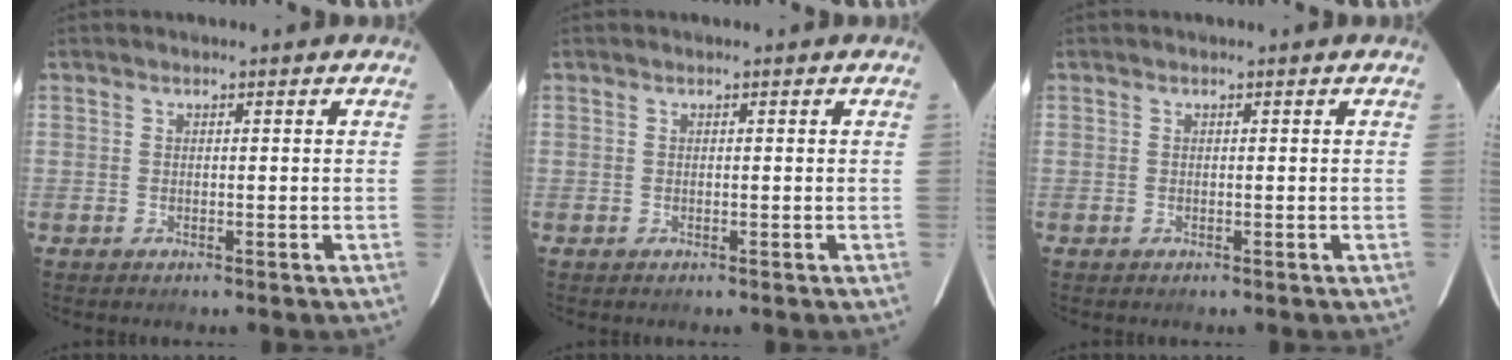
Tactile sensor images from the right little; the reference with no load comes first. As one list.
[{"total": 0.0}, {"total": 0.0}]